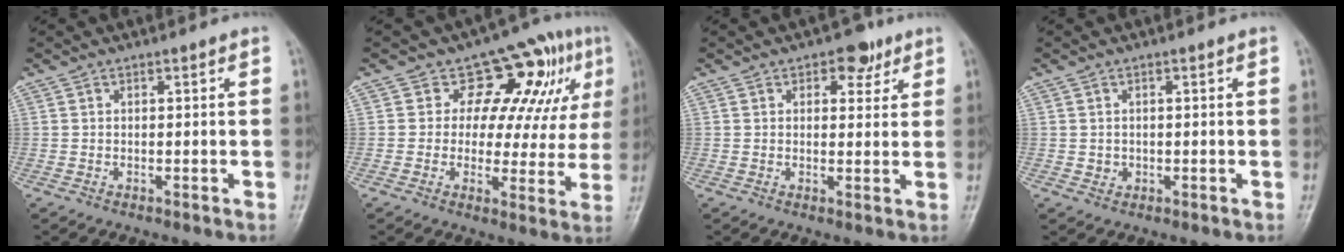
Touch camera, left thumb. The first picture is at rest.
{"total": 13.3, "force": [5.7, 7.9, 9.1], "torque": [-0.059, -0.013, 0.071]}
{"total": 4.8, "force": [2.6, 3.1, 2.6], "torque": [-0.005, -0.008, 0.031]}
{"total": 1.3, "force": [0.0, 1.3, 0.4], "torque": [-0.002, 0.001, 0.003]}